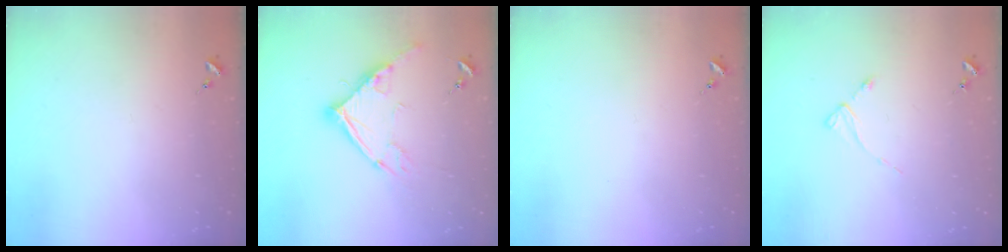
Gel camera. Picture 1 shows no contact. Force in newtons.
{"total": 12.9, "press": 12.8, "slide": 1.3}
{"total": 0.0}
{"total": 2.8, "press": 2.8, "slide": 0.3}